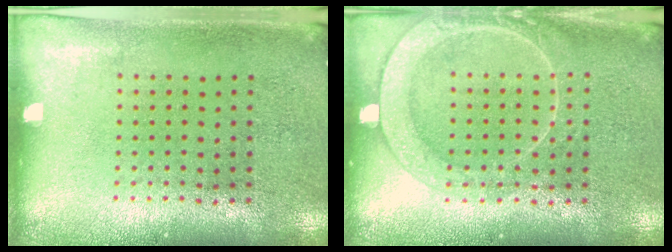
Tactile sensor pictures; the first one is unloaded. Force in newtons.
{"total": 2.7, "press": 2.6, "slide": 0.3}